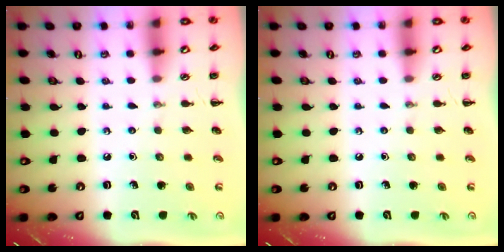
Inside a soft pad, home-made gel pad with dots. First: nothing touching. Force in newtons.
{"total": 0.0}